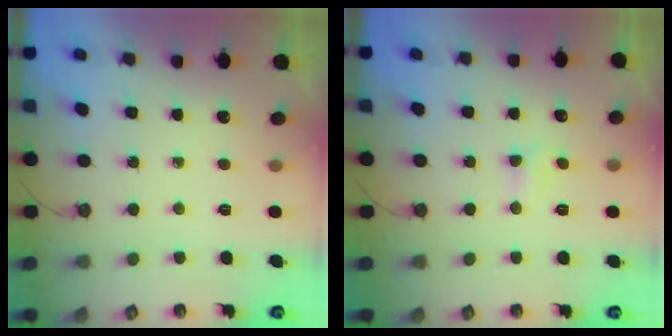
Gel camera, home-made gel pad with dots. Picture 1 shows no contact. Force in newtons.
{"total": 4.0, "press": 4.0, "slide": 0.5}